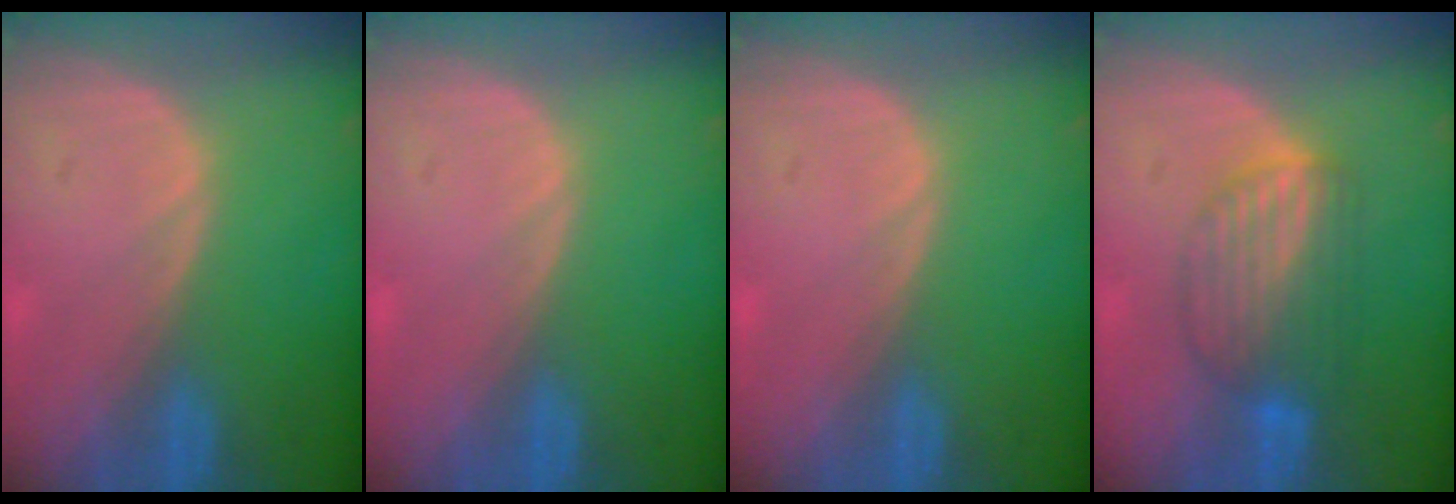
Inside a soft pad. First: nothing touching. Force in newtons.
{"total": 0.0}
{"total": 0.0}
{"total": 6.4, "press": 6.4, "slide": 0.2}